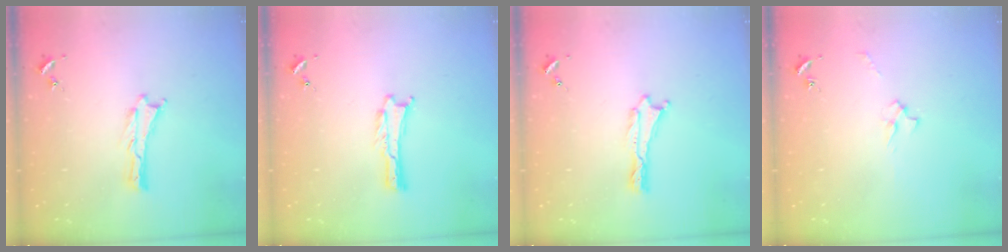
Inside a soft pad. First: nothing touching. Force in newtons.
{"total": 0.0}
{"total": 0.0}
{"total": 2.4, "press": 2.4, "slide": 0.4}